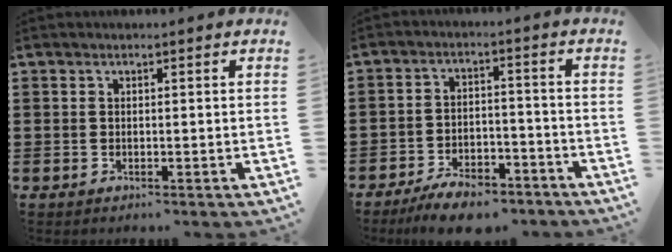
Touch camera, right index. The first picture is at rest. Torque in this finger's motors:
{"motor_torque": [0.92, -0.95, 0.48, 0.02]}